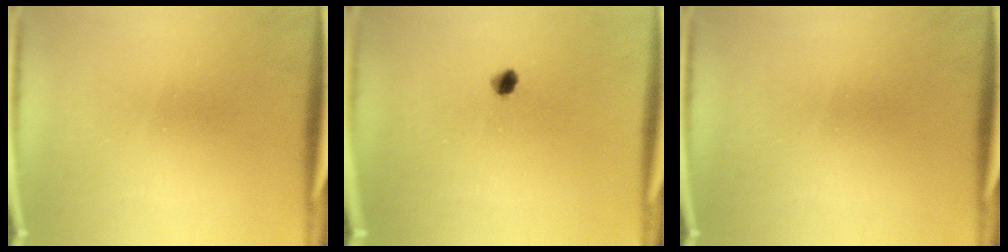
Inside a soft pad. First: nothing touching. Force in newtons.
{"total": 1.9}
{"total": 0.0}